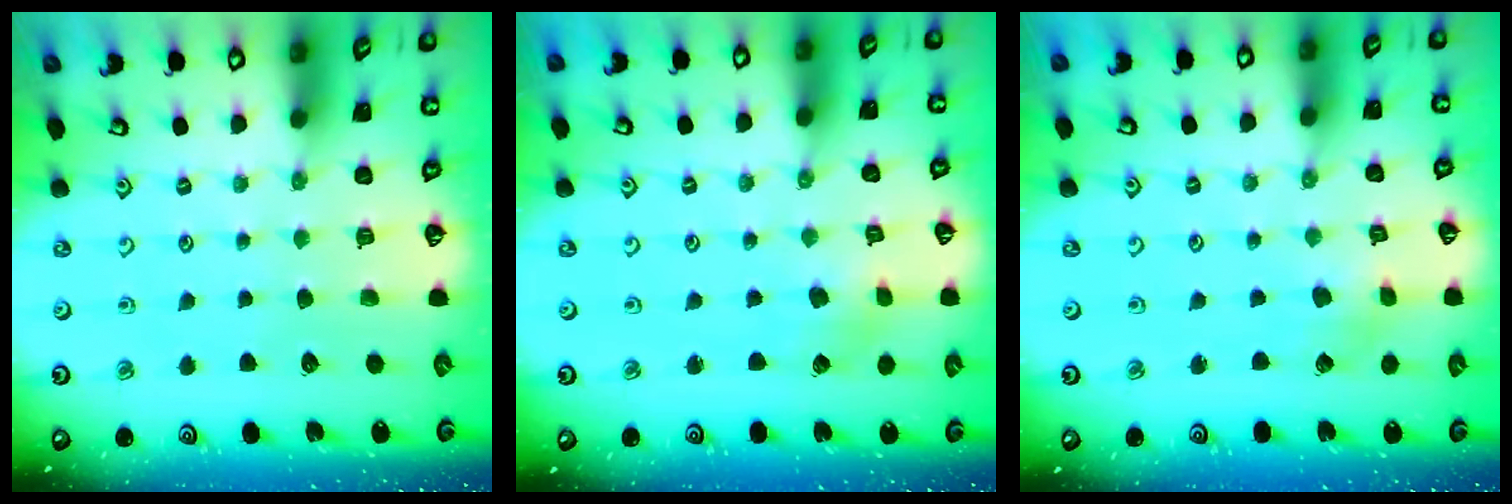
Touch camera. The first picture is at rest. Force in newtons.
{"total": 2.9, "press": 2.9, "slide": 0.5}
{"total": 2.9, "press": 2.9, "slide": 0.1}